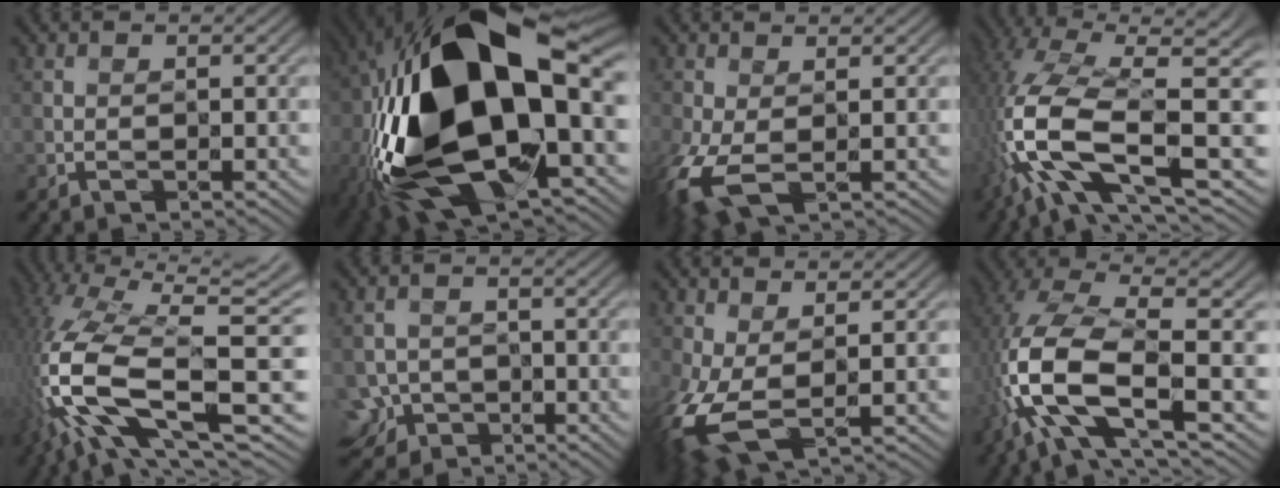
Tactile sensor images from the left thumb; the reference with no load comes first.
{"total": 21.7, "force": [-1.6, 11.0, 18.7], "torque": [-0.402, -0.034, -0.017]}
{"total": 5.6, "force": [-1.4, 2.9, 4.6], "torque": [-0.136, -0.020, -0.025]}
{"total": 14.0, "force": [-2.5, 4.7, 12.9], "torque": [-0.289, -0.007, -0.038]}
{"total": 15.3, "force": [-1.9, 5.2, 14.3], "torque": [-0.321, 0.000, -0.028]}
{"total": 5.3, "force": [-3.3, 4.0, 1.0], "torque": [-0.015, -0.011, -0.060]}
{"total": 6.5, "force": [0.0, 3.0, 5.7], "torque": [-0.160, -0.013, -0.001]}
{"total": 12.2, "force": [-1.4, 4.1, 11.4], "torque": [-0.259, -0.003, -0.032]}